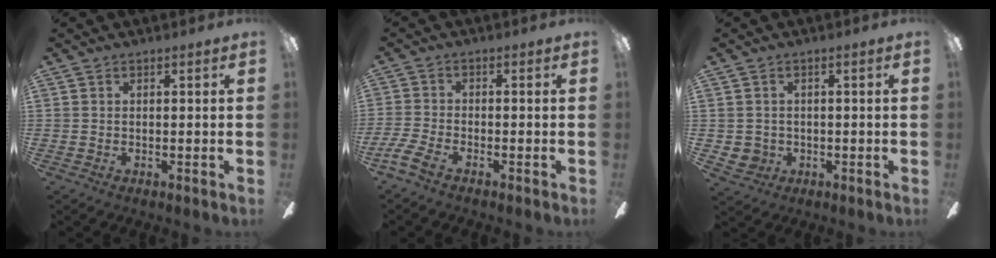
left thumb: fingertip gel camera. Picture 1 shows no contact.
{"total": 4.6, "force": [-3.0, 1.2, 3.3], "torque": [-0.077, -0.001, -0.055]}
{"total": 2.8, "force": [0.4, 2.6, 0.8], "torque": [-0.027, 0.002, 0.005]}